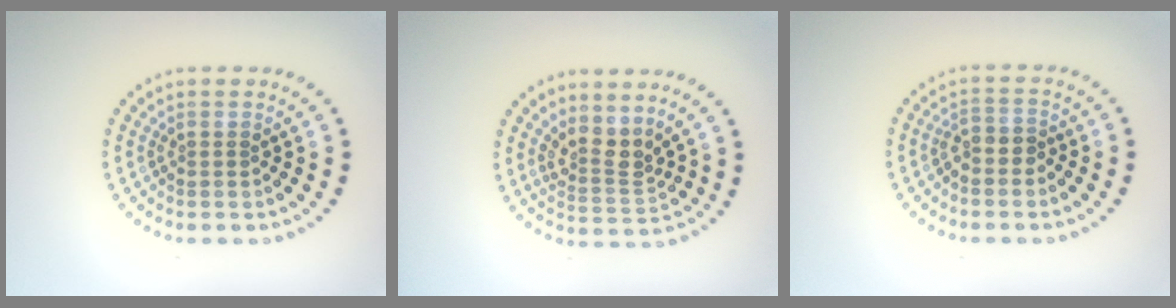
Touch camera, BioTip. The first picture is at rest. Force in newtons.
{"total": 2.8, "press": 2.1, "slide": 1.9}
{"total": 1.9, "press": 1.6, "slide": 1.1}